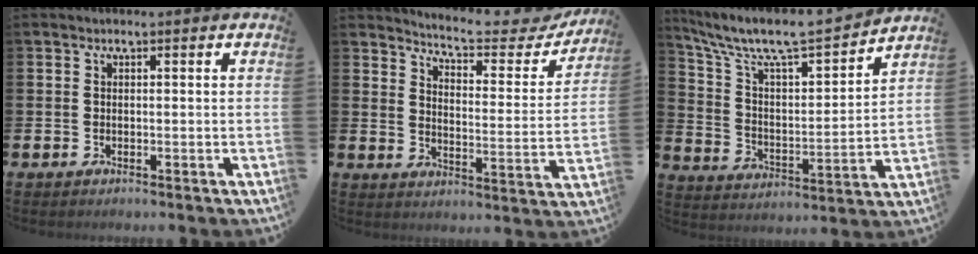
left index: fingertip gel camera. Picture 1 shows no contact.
{"total": 5.8, "force": [5.5, 0.9, 1.4], "torque": [-0.043, -0.047, 0.088]}
{"total": 8.6, "force": [7.7, 1.6, 3.4], "torque": [-0.104, -0.055, 0.128]}